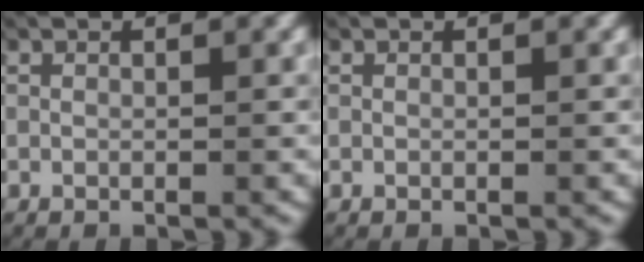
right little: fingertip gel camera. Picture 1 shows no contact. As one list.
[{"total": 0.0}]